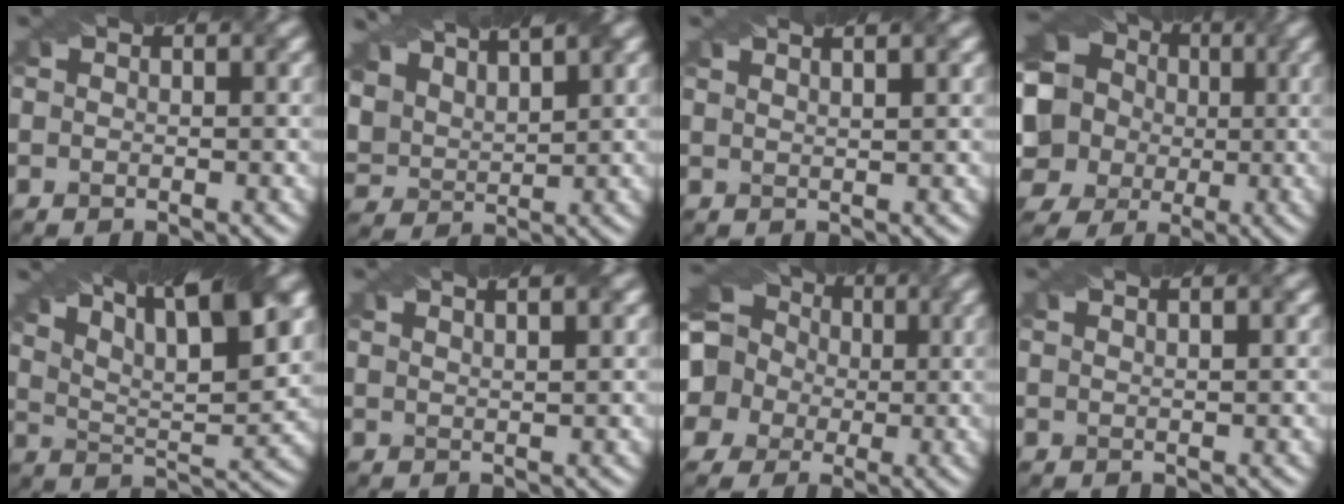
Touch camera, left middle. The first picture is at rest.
{"total": 8.2, "force": [6.2, 3.7, 3.8], "torque": [-0.118, 0.030, 0.106]}
{"total": 3.5, "force": [2.4, 1.4, 2.1], "torque": [0.002, 0.031, -0.003]}
{"total": 13.6, "force": [0.8, 12.6, 5.1], "torque": [-0.138, 0.023, -0.029]}
{"total": 14.2, "force": [10.2, 4.2, 8.9], "torque": [-0.140, 0.036, 0.129]}
{"total": 4.2, "force": [2.9, 1.6, 2.6], "torque": [-0.007, 0.037, 0.005]}
{"total": 12.5, "force": [2.7, 11.2, 5.0], "torque": [-0.123, 0.029, 0.000]}
{"total": 2.0, "force": [1.5, 0.7, 1.2], "torque": [0.004, 0.007, -0.007]}